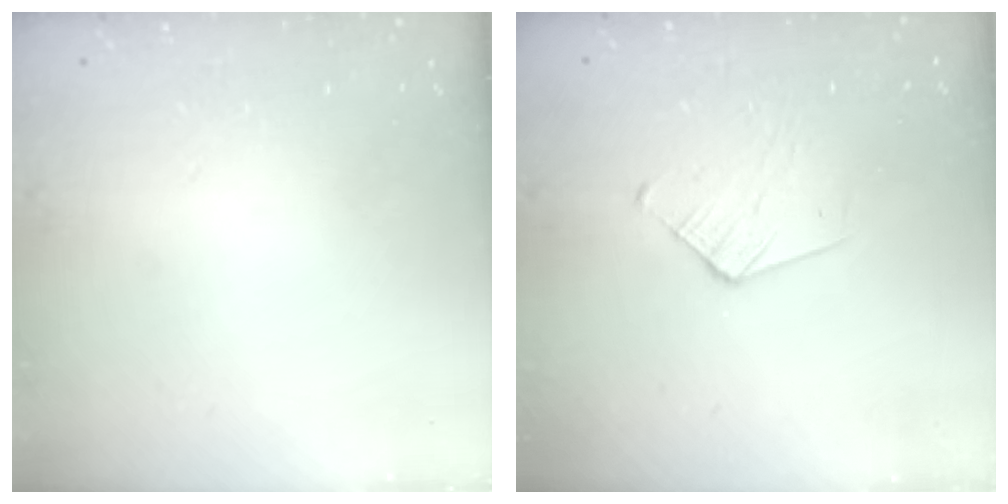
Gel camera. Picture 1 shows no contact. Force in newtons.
{"total": 5.7, "press": 5.7, "slide": 0.4}